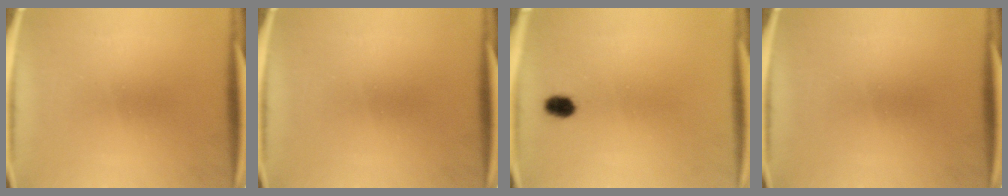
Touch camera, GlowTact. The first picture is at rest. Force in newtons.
{"total": 0.0}
{"total": 2.7}
{"total": 0.0}